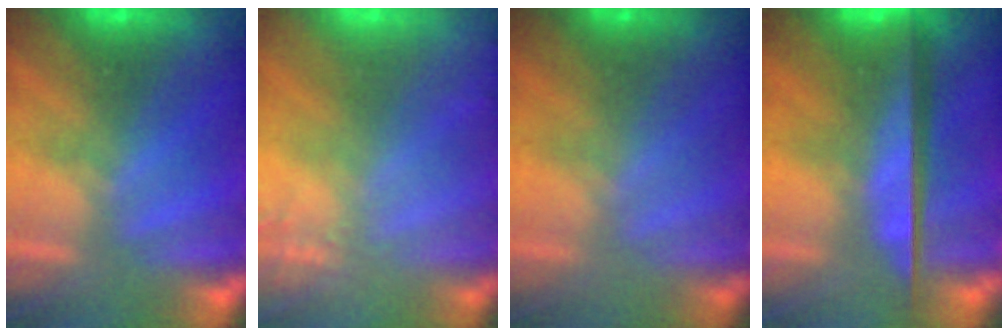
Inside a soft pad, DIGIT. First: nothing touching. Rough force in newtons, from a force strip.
{"total": 2.4}
{"total": 1.8}
{"total": 9.3}